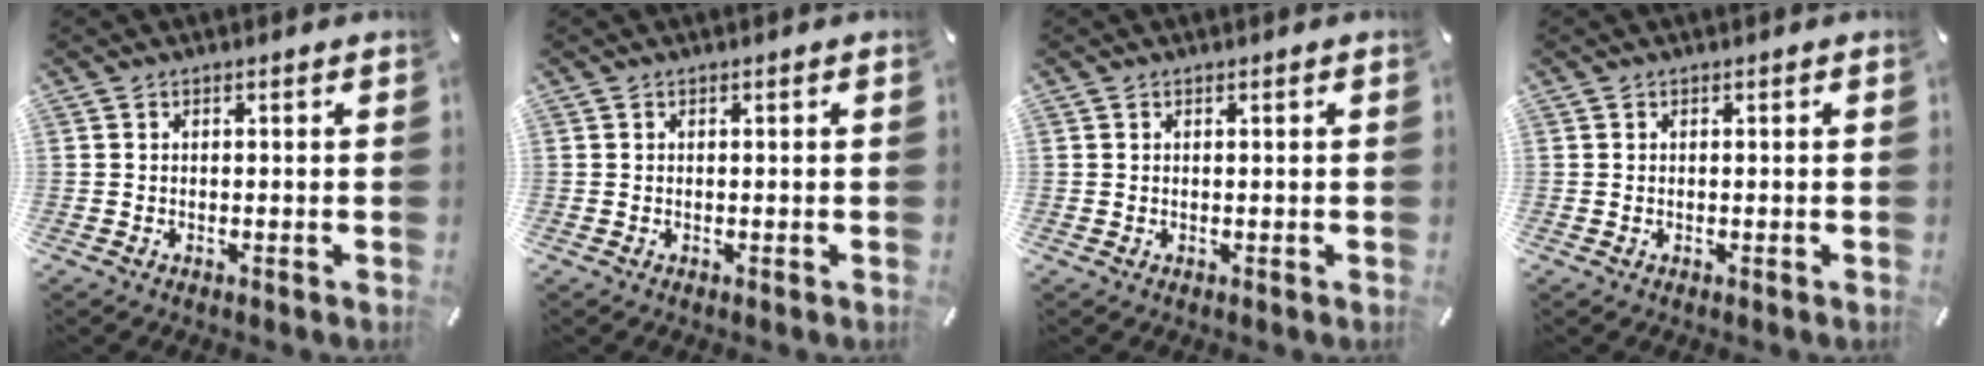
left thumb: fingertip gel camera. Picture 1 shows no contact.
{"total": 0.0}
{"total": 0.0}
{"total": 0.0}